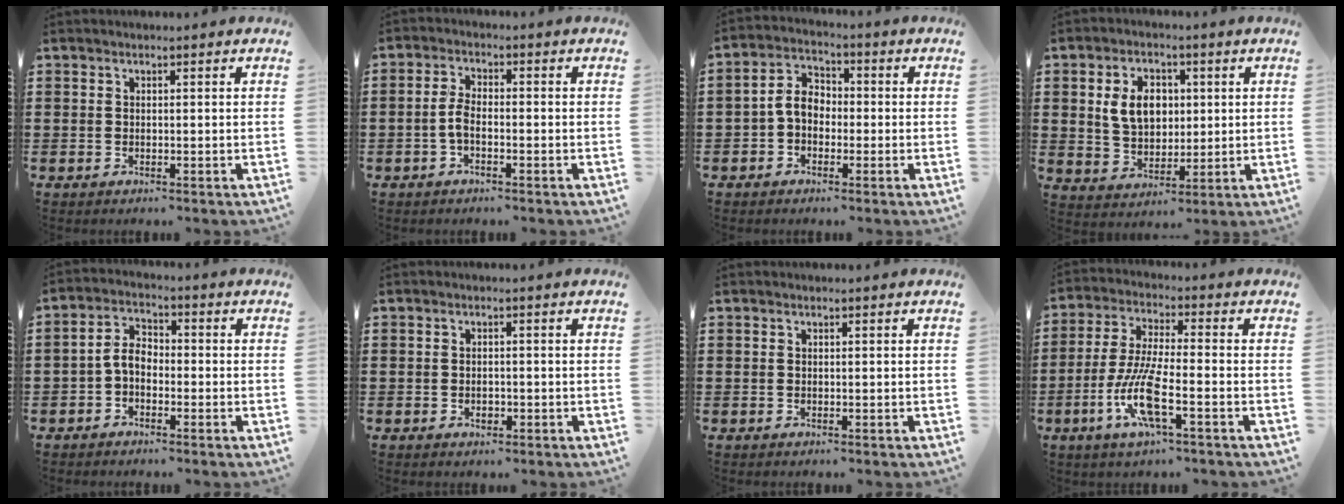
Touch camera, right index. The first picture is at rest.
{"total": 3.5, "force": [-1.1, 1.4, 3.0], "torque": [-0.084, -0.005, -0.031]}
{"total": 4.6, "force": [-0.9, 3.3, 3.2], "torque": [-0.080, 0.009, -0.023]}
{"total": 7.1, "force": [1.4, 5.2, 4.7], "torque": [-0.106, 0.013, 0.021]}
{"total": 3.8, "force": [-1.3, 2.3, 2.8], "torque": [-0.076, 0.003, -0.033]}
{"total": 1.3, "force": [-0.5, 0.9, 0.8], "torque": [-0.016, 0.000, -0.009]}
{"total": 0.0}
{"total": 9.7, "force": [-3.9, 2.1, 8.6], "torque": [-0.193, -0.013, -0.079]}